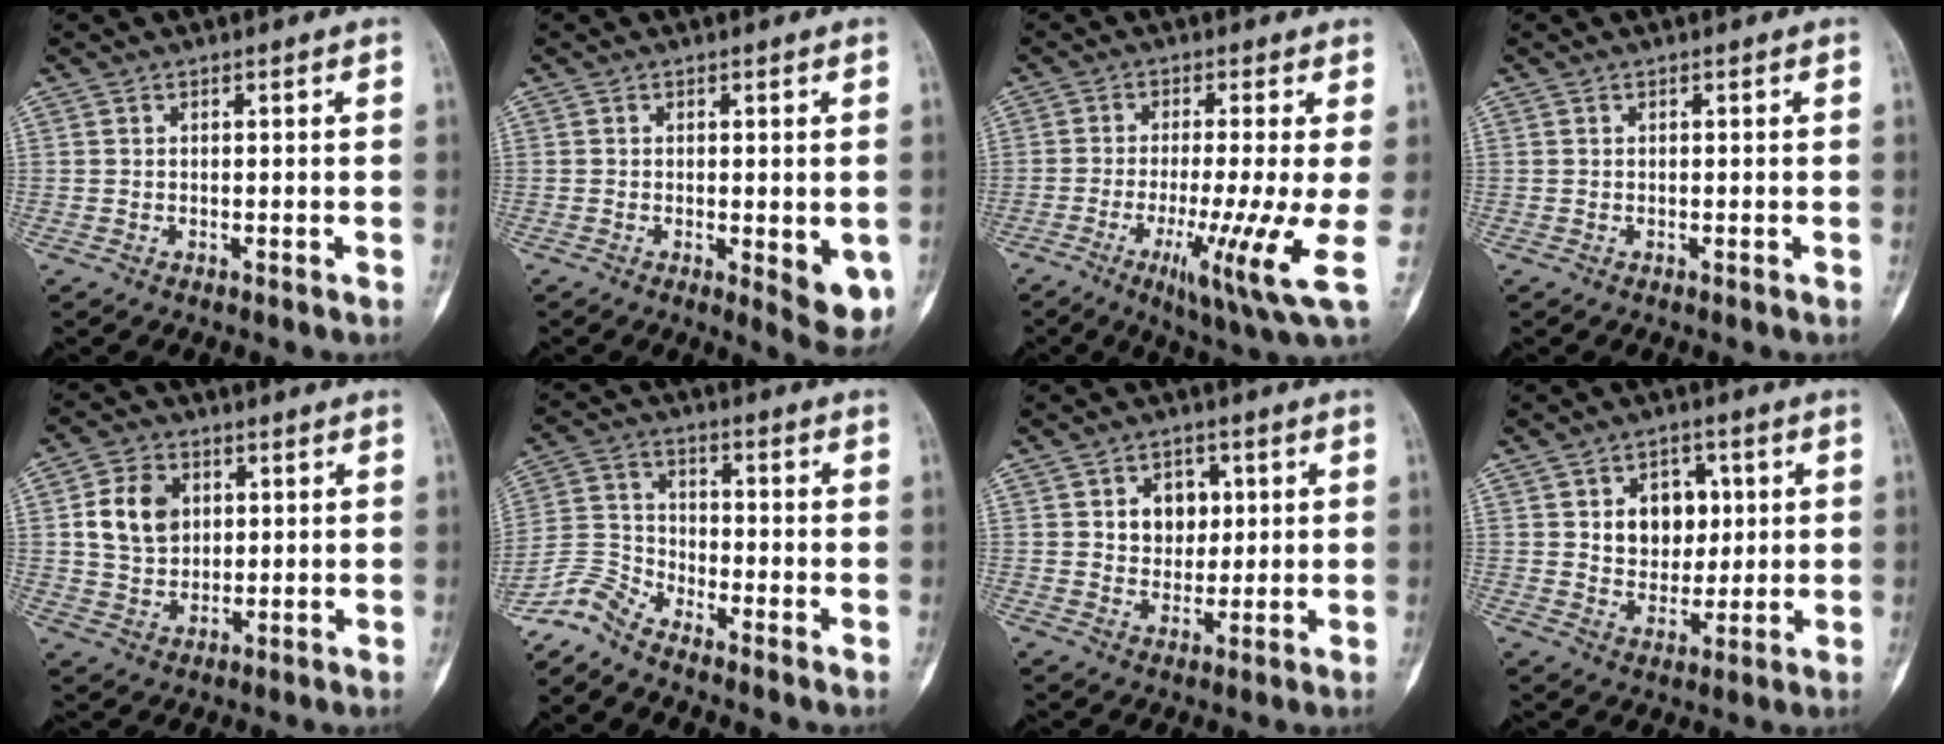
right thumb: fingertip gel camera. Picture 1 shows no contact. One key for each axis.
{"total": 6.9, "fx": -1.4, "fy": 2.4, "fz": 6.3, "tx": -0.068, "ty": -0.016, "tz": -0.014}
{"total": 11.5, "fx": -2.6, "fy": 0.3, "fz": 11.2, "tx": -0.201, "ty": -0.027, "tz": -0.048}
{"total": 0.0}
{"total": 9.1, "fx": 2.1, "fy": 7.0, "fz": 5.4, "tx": -0.076, "ty": -0.004, "tz": 0.042}
{"total": 6.0, "fx": -5.8, "fy": 1.0, "fz": 1.0, "tx": -0.024, "ty": 0.038, "tz": -0.131}
{"total": 6.8, "fx": 1.8, "fy": 5.4, "fz": 3.7, "tx": -0.019, "ty": -0.005, "tz": 0.028}
{"total": 9.3, "fx": 2.2, "fy": 7.2, "fz": 5.6, "tx": -0.037, "ty": -0.007, "tz": 0.039}